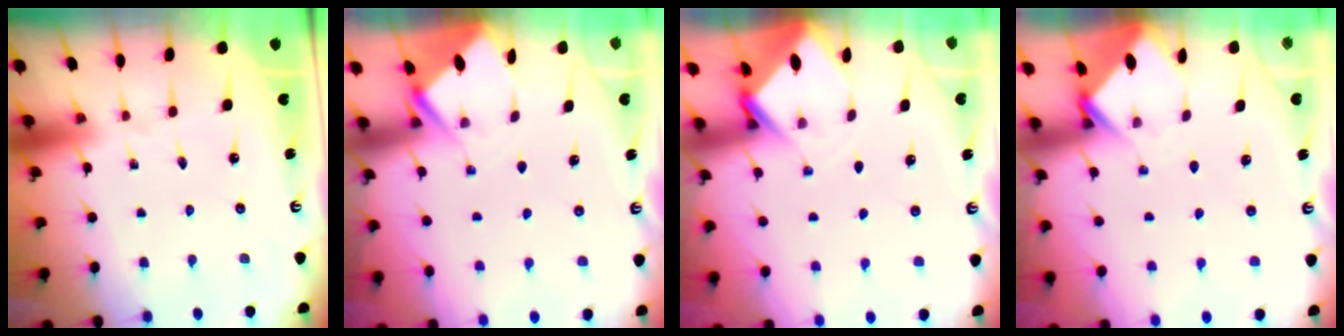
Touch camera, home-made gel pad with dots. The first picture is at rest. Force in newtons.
{"total": 2.8, "press": 2.8, "slide": 0.4}
{"total": 3.3, "press": 3.3, "slide": 0.2}
{"total": 3.9, "press": 3.9, "slide": 0.1}